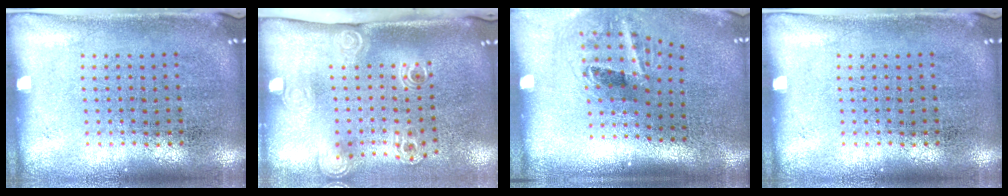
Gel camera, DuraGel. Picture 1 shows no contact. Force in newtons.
{"total": 2.1, "press": 1.4, "slide": 1.6}
{"total": 2.2, "press": 1.3, "slide": 1.7}
{"total": 0.0}